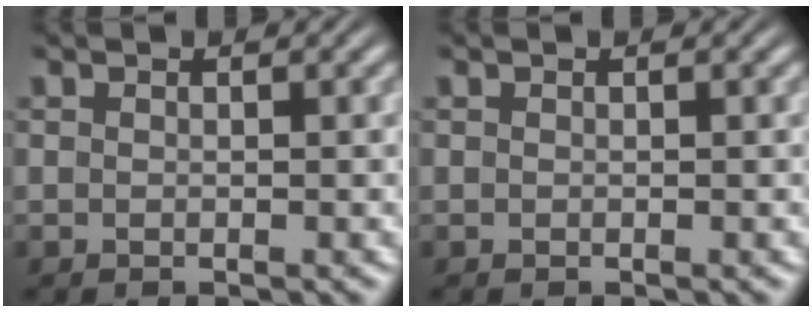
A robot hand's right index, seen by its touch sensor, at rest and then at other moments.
{"total": 0.0}